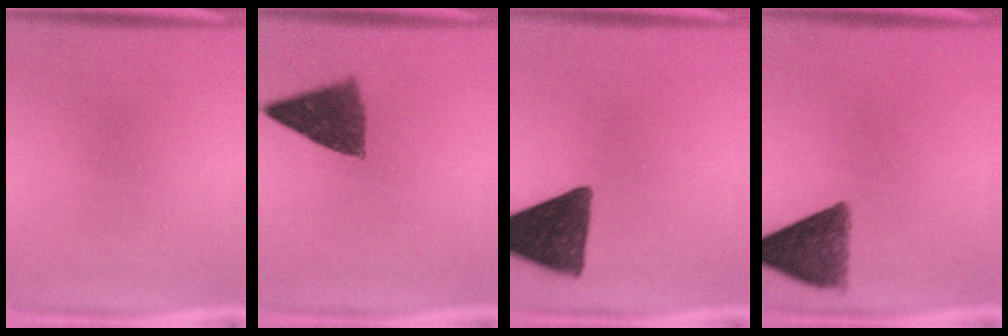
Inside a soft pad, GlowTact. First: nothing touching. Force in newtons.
{"total": 8.5}
{"total": 12.3}
{"total": 9.2}